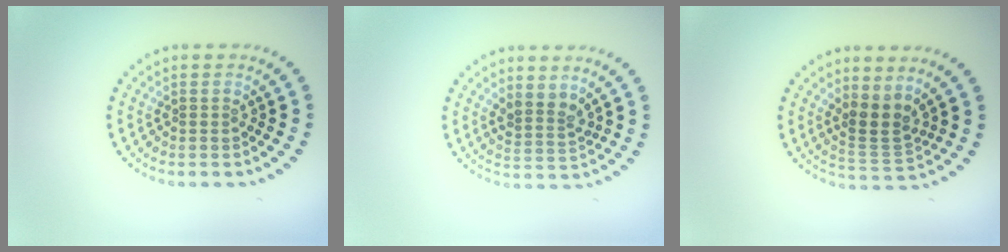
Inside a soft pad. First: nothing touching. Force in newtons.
{"total": 2.4, "press": 1.9, "slide": 1.5}
{"total": 2.8, "press": 2.1, "slide": 1.8}